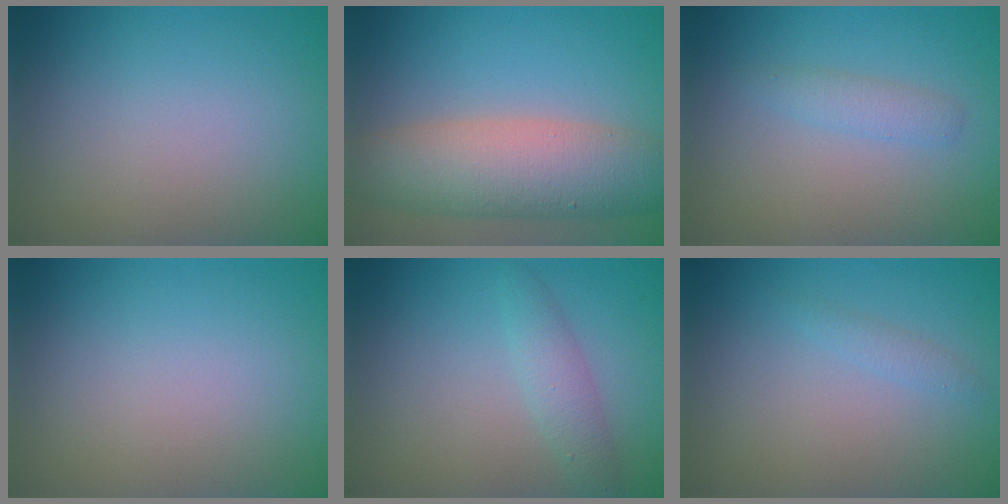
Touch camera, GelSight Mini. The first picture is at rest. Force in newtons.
{"total": 8.2, "press": 8.2, "slide": 0.4}
{"total": 1.4, "press": 1.4, "slide": 0.1}
{"total": 0.0}
{"total": 2.3, "press": 2.3, "slide": 0.1}
{"total": 1.0, "press": 1.0, "slide": 0.0}